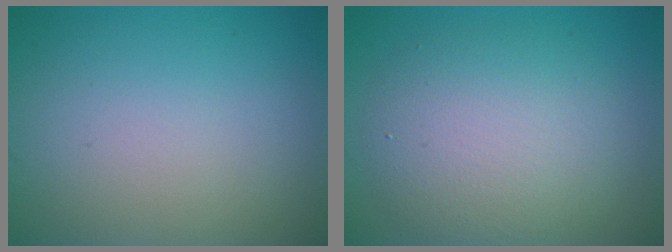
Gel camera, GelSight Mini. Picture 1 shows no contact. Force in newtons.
{"total": 5.8, "press": 5.8, "slide": 0.4}